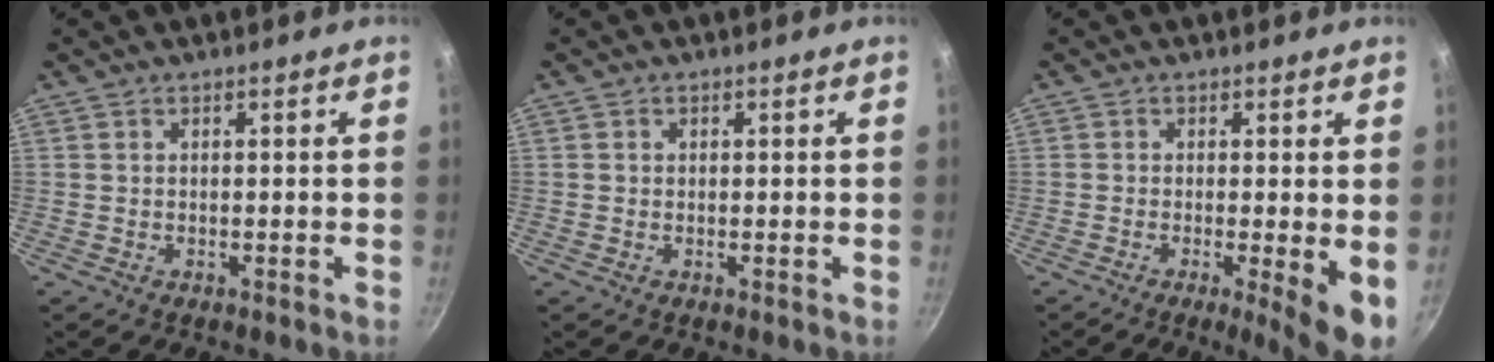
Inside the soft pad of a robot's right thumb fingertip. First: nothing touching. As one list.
[{"total": 0.5, "force": [0.1, 0.5, 0.1], "torque": [0.002, 0.001, 0.000]}, {"total": 6.4, "force": [-1.1, 1.1, 6.3], "torque": [-0.085, -0.013, -0.013]}]